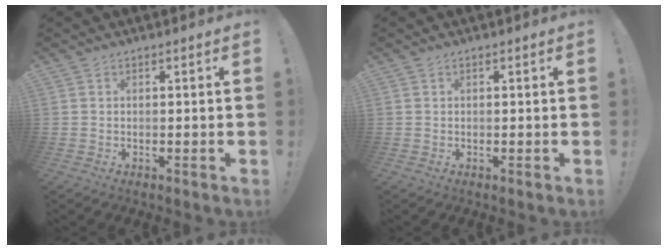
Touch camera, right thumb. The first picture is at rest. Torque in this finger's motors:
{"motor_torque": [-0.05, -0.71, 0.03, 0.08, 0.00]}